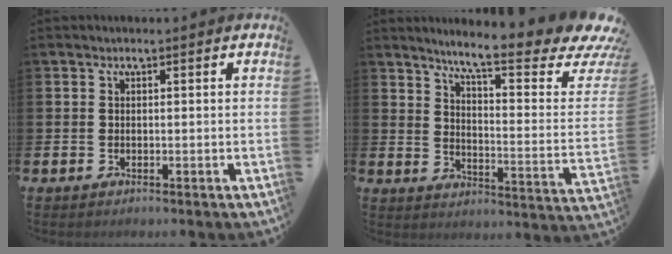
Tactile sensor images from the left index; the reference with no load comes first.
{"total": 9.7, "force": [7.2, 1.5, 6.4], "torque": [-0.111, -0.061, 0.108]}